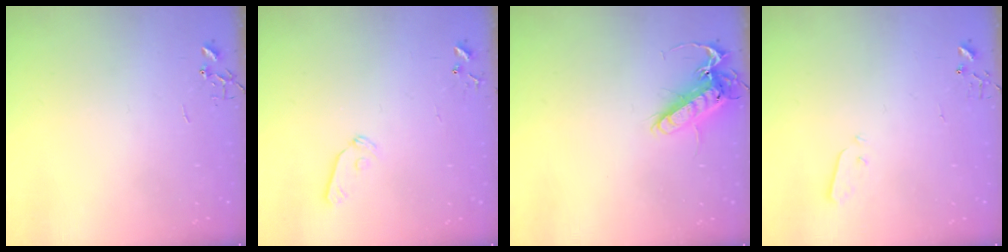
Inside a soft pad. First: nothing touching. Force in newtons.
{"total": 7.3, "press": 7.3, "slide": 0.7}
{"total": 14.4, "press": 14.2, "slide": 2.2}
{"total": 3.0, "press": 2.9, "slide": 0.3}